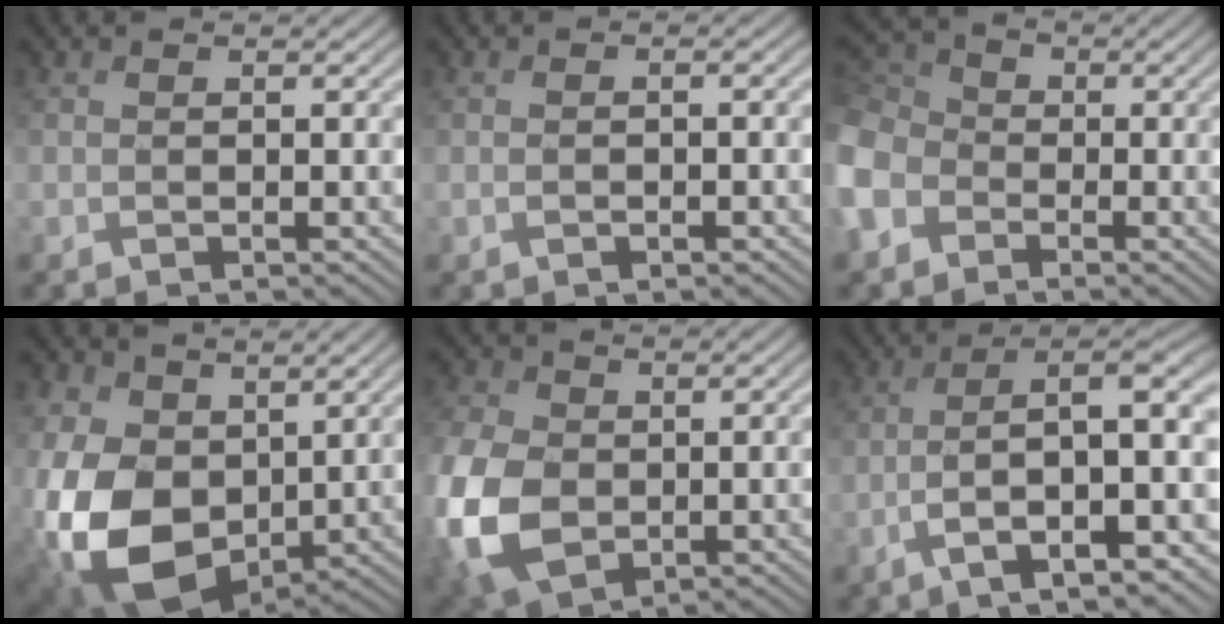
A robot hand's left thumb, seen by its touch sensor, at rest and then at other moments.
{"total": 1.3, "force": [-0.4, 0.3, 1.2], "torque": [-0.020, -0.001, -0.008]}
{"total": 8.5, "force": [-3.4, 6.7, 4.1], "torque": [-0.146, -0.009, -0.088]}
{"total": 15.5, "force": [0.7, 11.1, 10.8], "torque": [-0.288, -0.038, 0.016]}
{"total": 11.8, "force": [-1.4, 8.4, 8.2], "torque": [-0.256, -0.021, -0.026]}
{"total": 10.6, "force": [-3.4, 2.8, 9.6], "torque": [-0.160, 0.012, -0.059]}